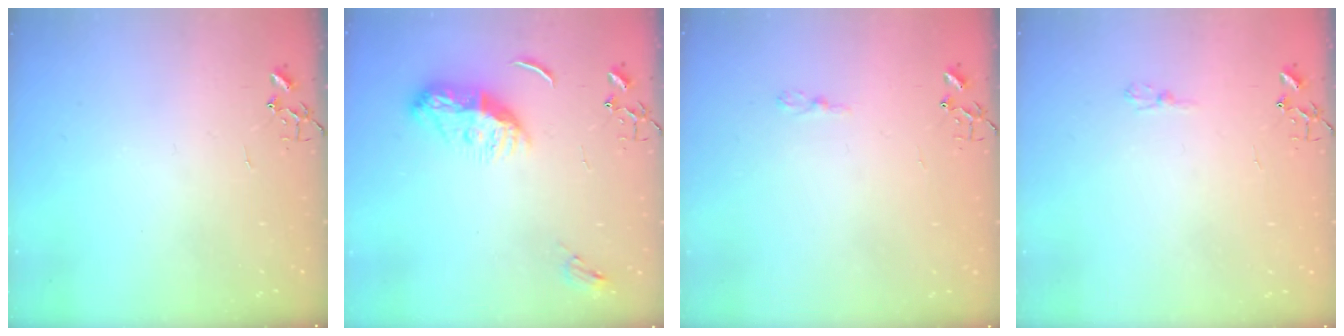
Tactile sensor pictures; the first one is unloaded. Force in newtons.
{"total": 11.6, "press": 11.6, "slide": 0.3}
{"total": 3.6, "press": 3.6, "slide": 0.4}
{"total": 4.8, "press": 4.8, "slide": 0.5}